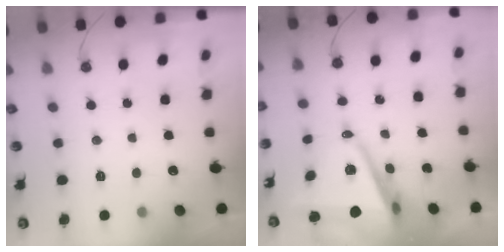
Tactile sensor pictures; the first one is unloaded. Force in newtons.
{"total": 9.8, "press": 8.8, "slide": 4.2}